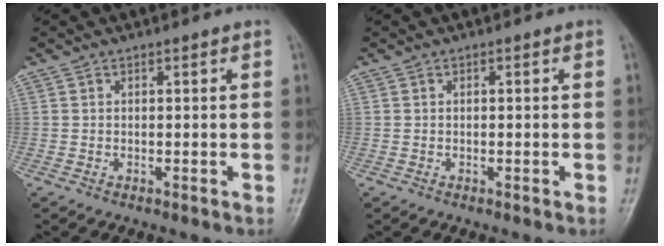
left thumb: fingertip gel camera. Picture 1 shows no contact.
{"total": 0.0}